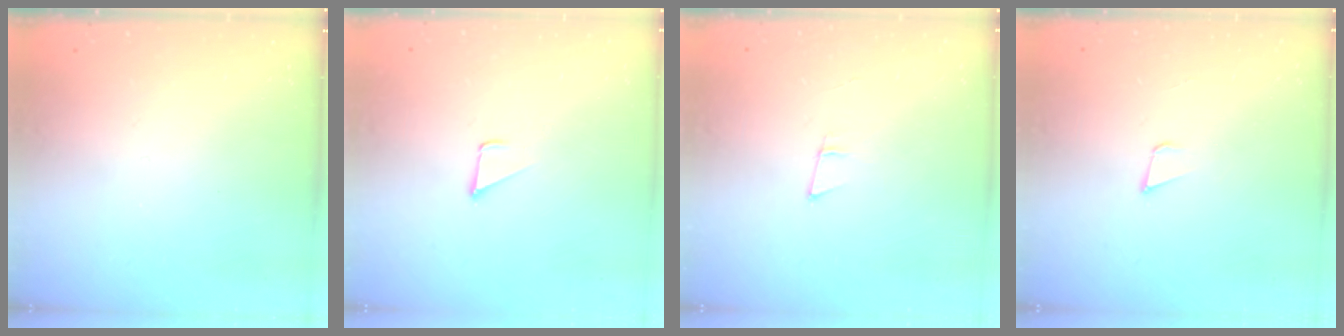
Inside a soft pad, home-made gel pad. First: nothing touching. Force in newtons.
{"total": 2.3, "press": 2.3, "slide": 0.2}
{"total": 5.7, "press": 4.9, "slide": 2.8}
{"total": 3.2, "press": 1.9, "slide": 2.6}